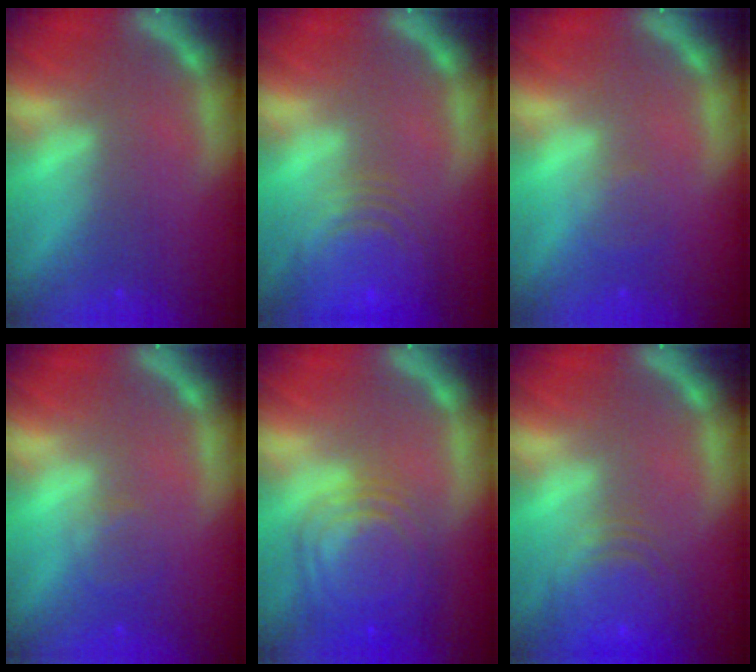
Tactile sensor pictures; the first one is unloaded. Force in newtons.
{"total": 10.0}
{"total": 1.5}
{"total": 2.0}
{"total": 10.0}
{"total": 8.0}